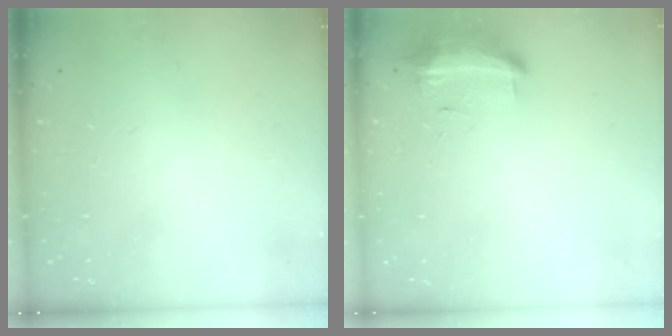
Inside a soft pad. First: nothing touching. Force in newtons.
{"total": 9.5, "press": 9.2, "slide": 2.4}